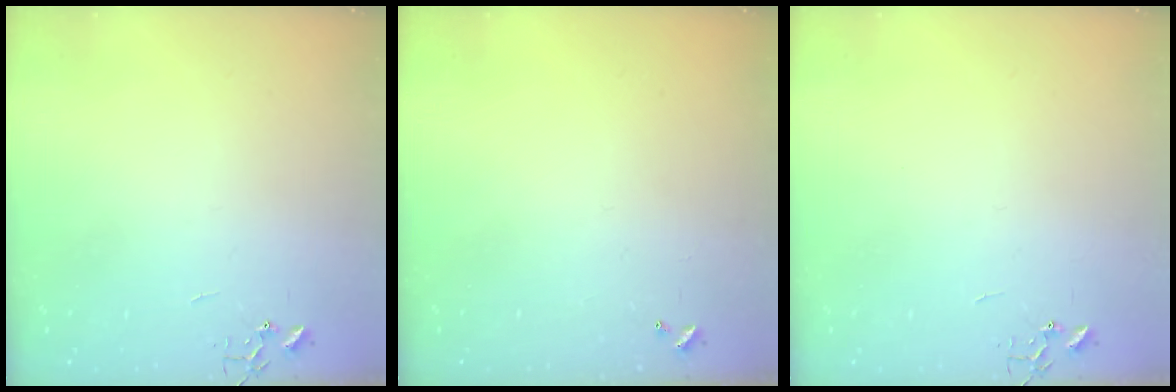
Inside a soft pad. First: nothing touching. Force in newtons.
{"total": 0.0}
{"total": 0.0}